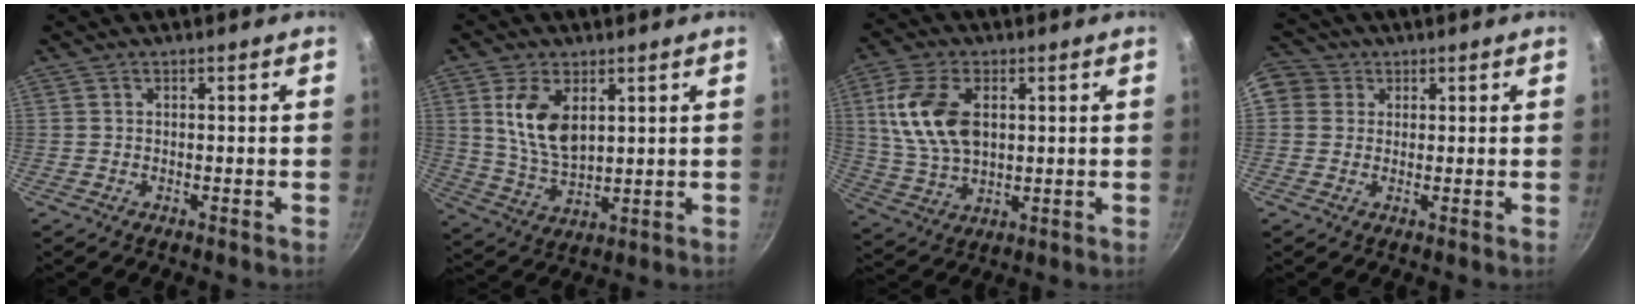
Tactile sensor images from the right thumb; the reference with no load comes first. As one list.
[{"total": 10.6, "force": [3.4, 6.0, 8.1], "torque": [-0.147, -0.025, 0.073]}, {"total": 13.5, "force": [2.8, 8.2, 10.3], "torque": [-0.188, -0.007, 0.057]}, {"total": 7.8, "force": [2.0, 7.0, 2.7], "torque": [-0.037, 0.012, 0.023]}]